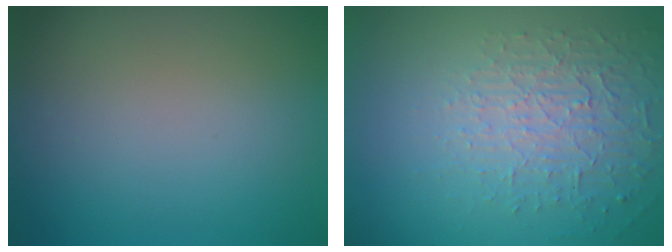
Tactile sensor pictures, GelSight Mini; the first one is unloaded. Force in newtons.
{"total": 3.9, "press": 3.0, "slide": 2.6}